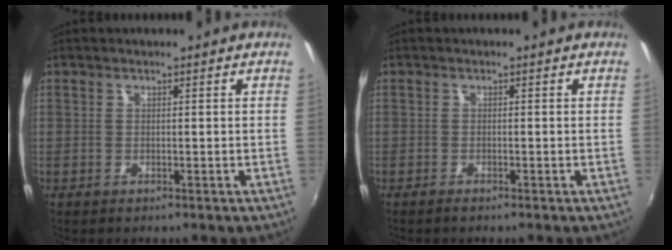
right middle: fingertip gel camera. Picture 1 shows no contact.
{"total": 1.1, "force": [-0.9, 0.2, 0.5], "torque": [-0.012, -0.004, -0.020]}